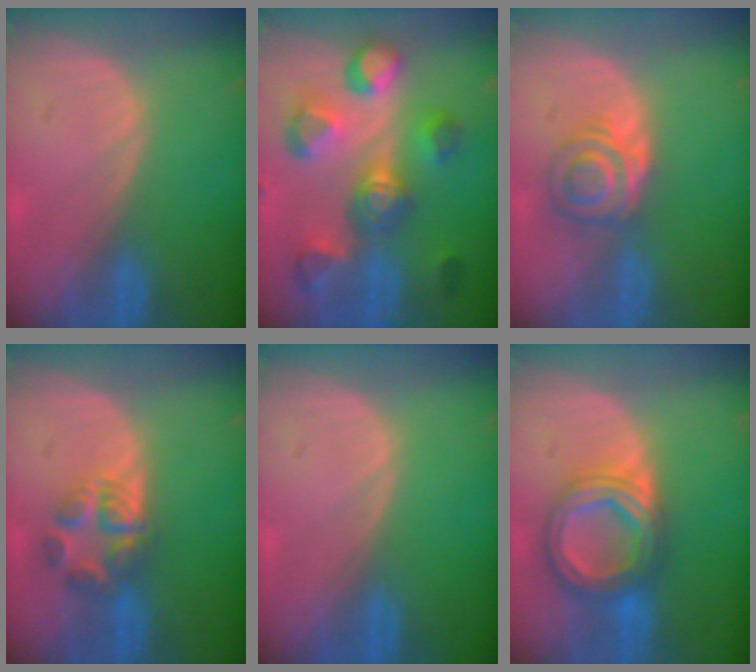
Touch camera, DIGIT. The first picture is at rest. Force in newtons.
{"total": 10.4, "press": 10.1, "slide": 2.8}
{"total": 5.6, "press": 5.3, "slide": 1.8}
{"total": 5.6, "press": 5.5, "slide": 1.0}
{"total": 0.0}
{"total": 8.6, "press": 8.6, "slide": 0.7}